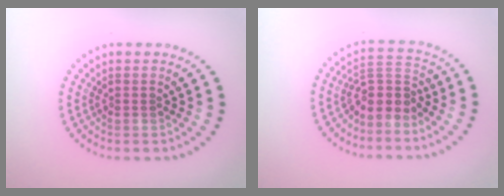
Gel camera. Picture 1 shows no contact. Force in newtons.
{"total": 3.2, "press": 2.4, "slide": 2.1}